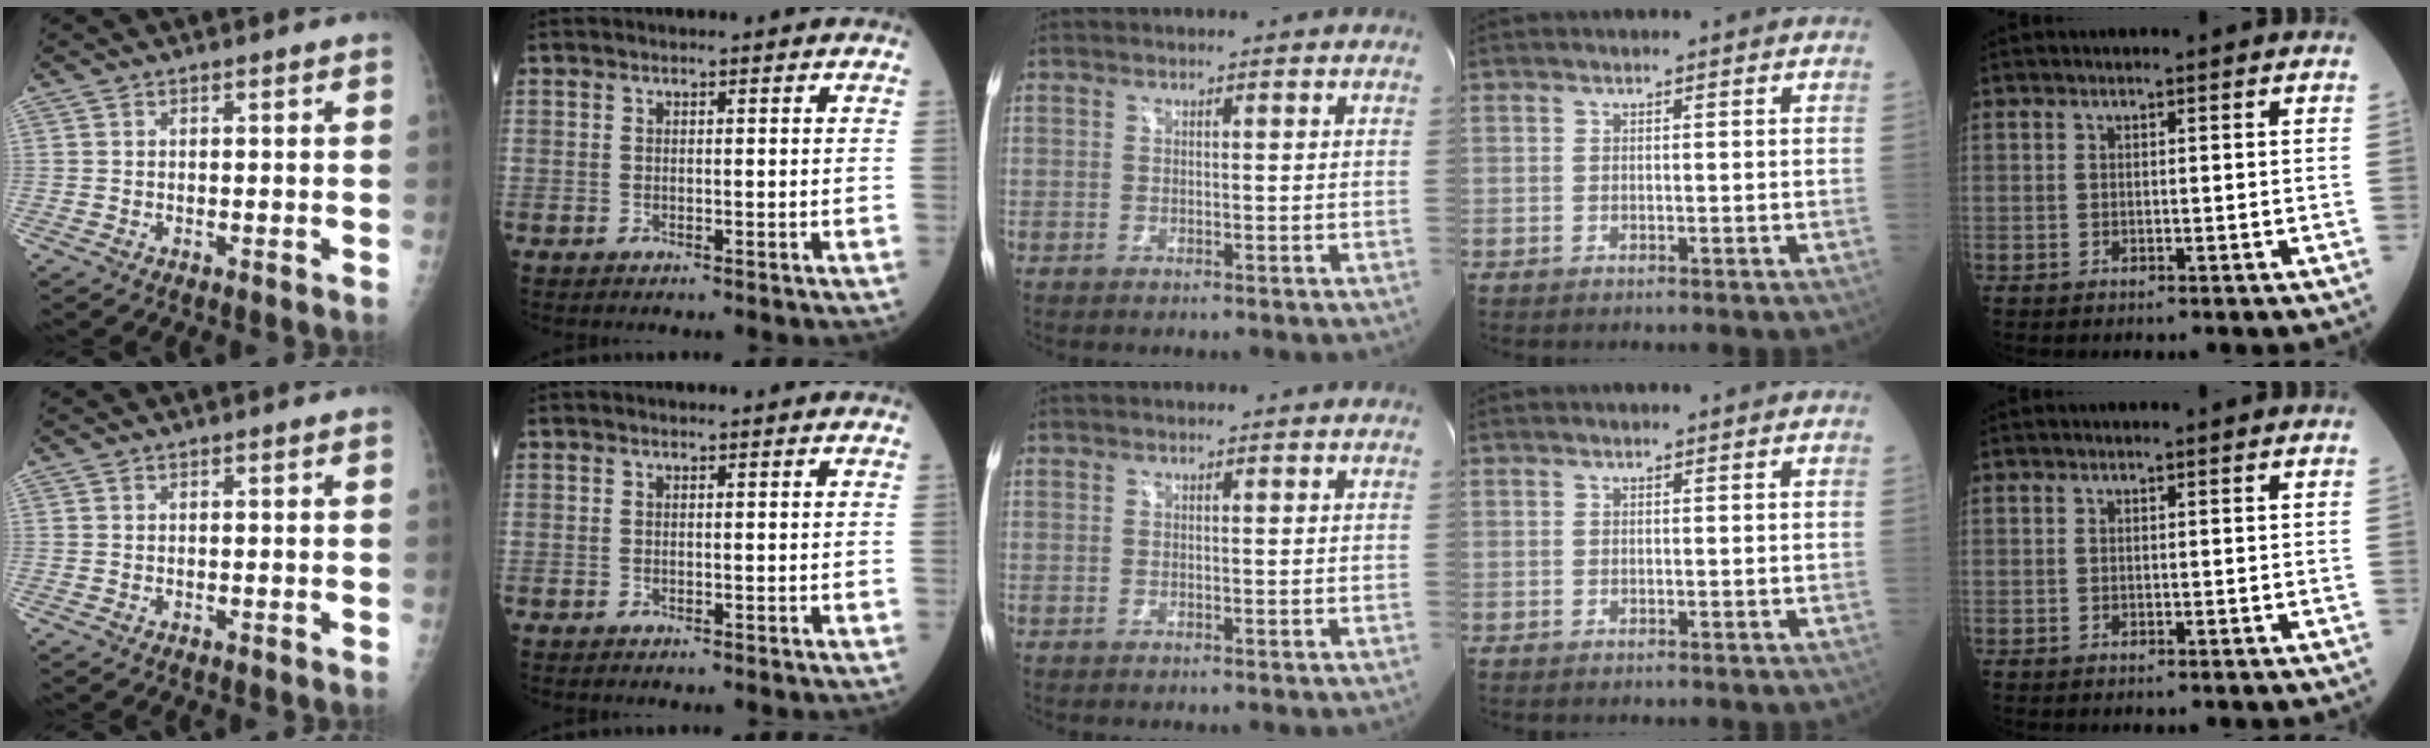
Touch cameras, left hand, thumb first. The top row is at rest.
{}